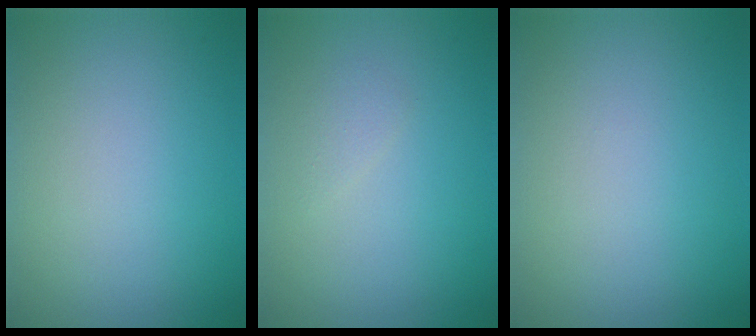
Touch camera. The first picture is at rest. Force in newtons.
{"total": 0.8, "press": 0.8, "slide": 0.1}
{"total": 0.0}